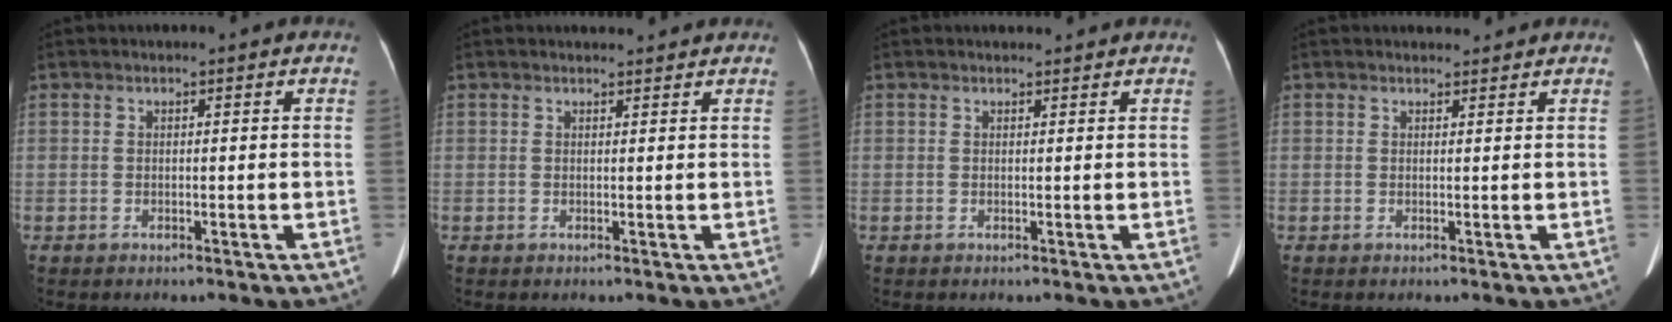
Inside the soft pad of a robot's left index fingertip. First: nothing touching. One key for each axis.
{"total": 2.2, "fx": 2.2, "fy": 0.4, "fz": 0.3, "tx": -0.010, "ty": 0.009, "tz": 0.029}
{"total": 1.2, "fx": 1.2, "fy": 0.3, "fz": 0.1, "tx": -0.010, "ty": 0.006, "tz": 0.019}
{"total": 1.6, "fx": 1.6, "fy": 0.4, "fz": 0.0, "tx": -0.006, "ty": 0.004, "tz": 0.024}